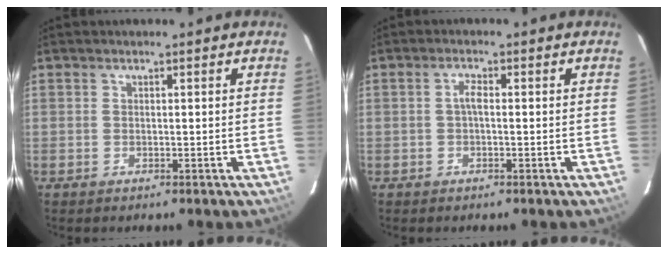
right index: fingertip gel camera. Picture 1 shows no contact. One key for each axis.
{"total": 1.6, "fx": -0.1, "fy": 0.6, "fz": 1.5, "tx": -0.030, "ty": 0.007, "tz": -0.004}